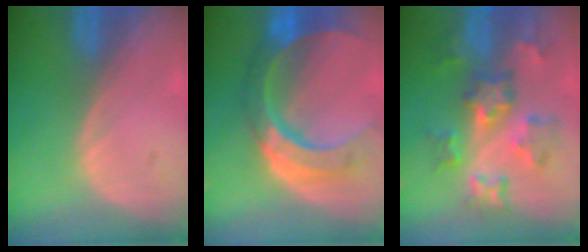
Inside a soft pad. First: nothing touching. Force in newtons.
{"total": 11.0, "press": 9.3, "slide": 5.9}
{"total": 8.8, "press": 7.9, "slide": 3.8}